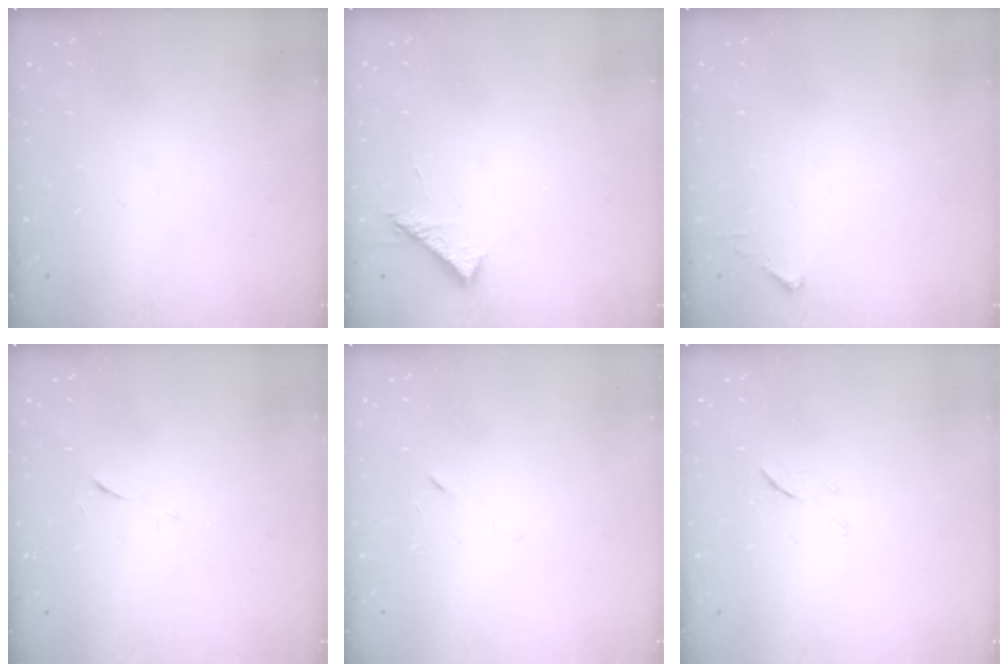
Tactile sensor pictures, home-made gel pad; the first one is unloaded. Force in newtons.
{"total": 6.0, "press": 6.0, "slide": 0.5}
{"total": 2.7, "press": 2.7, "slide": 0.3}
{"total": 6.2, "press": 6.1, "slide": 0.7}
{"total": 4.5, "press": 4.5, "slide": 0.6}
{"total": 5.8, "press": 5.7, "slide": 1.3}